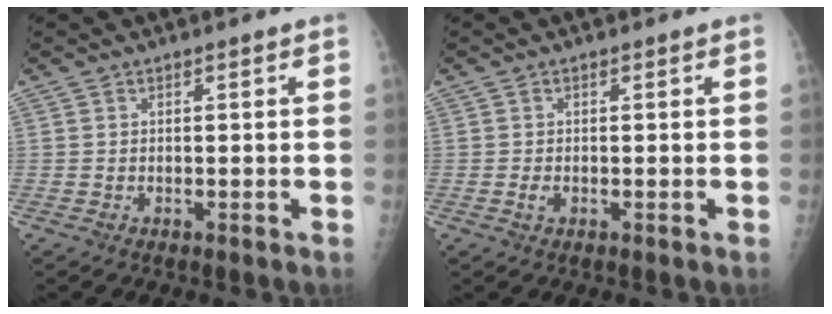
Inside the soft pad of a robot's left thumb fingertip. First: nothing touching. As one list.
[{"total": 1.2, "force": [-0.3, 0.8, 0.8], "torque": [-0.014, -0.001, -0.005]}]